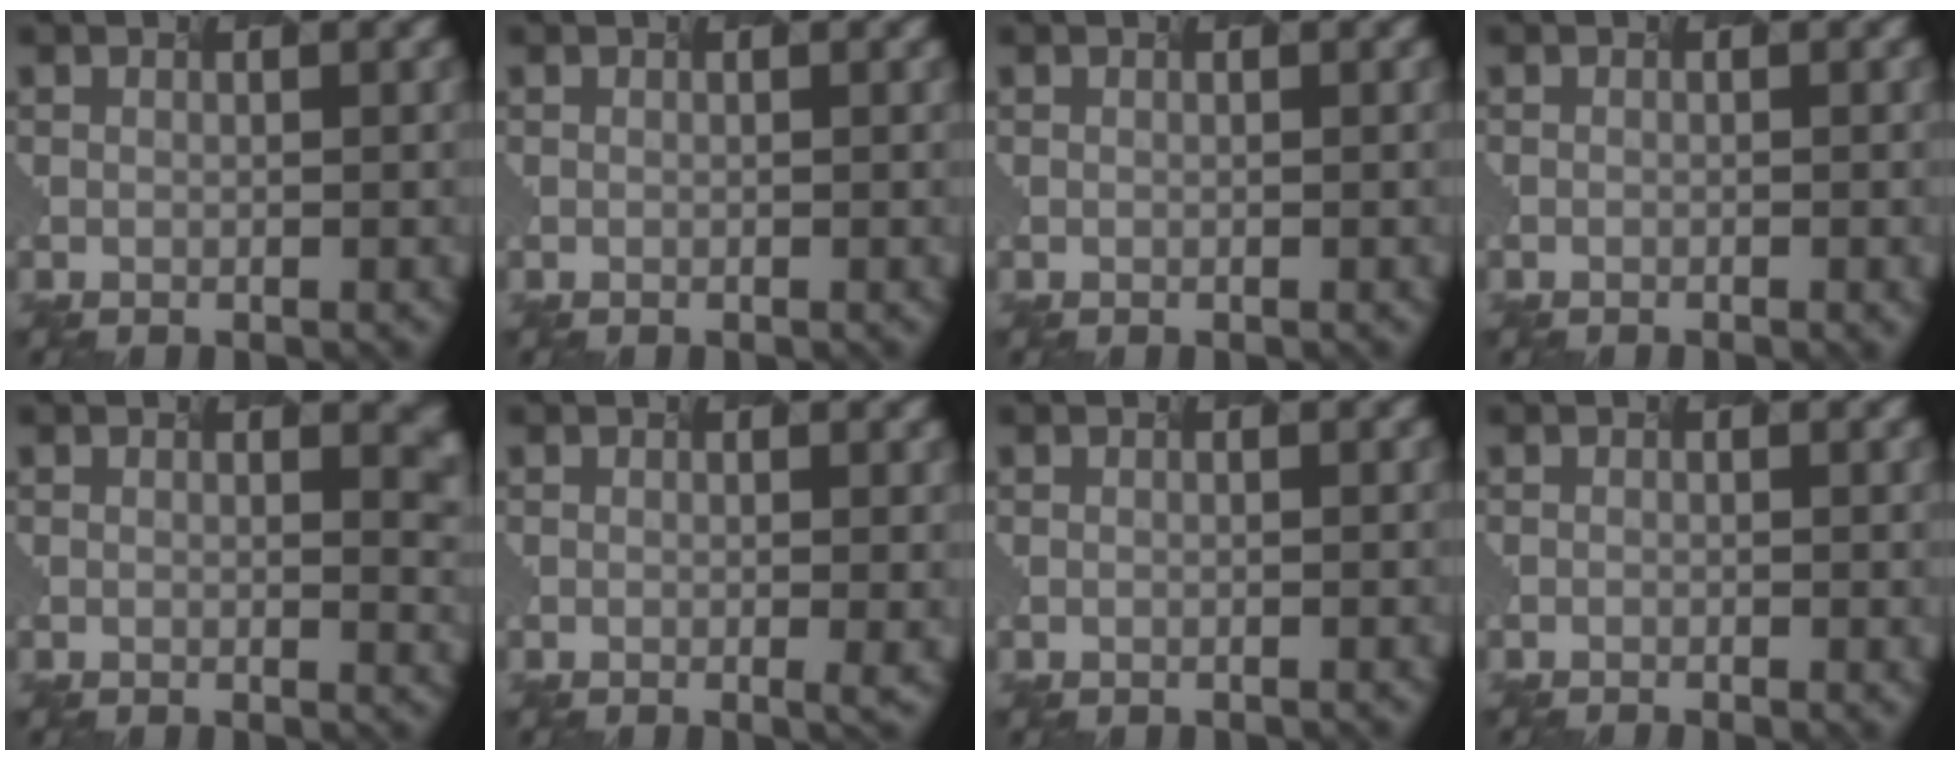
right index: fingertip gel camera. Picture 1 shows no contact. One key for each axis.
{"total": 0.0}
{"total": 0.0}
{"total": 1.7, "fx": -0.2, "fy": 0.7, "fz": 1.5, "tx": 0.000, "ty": 0.008, "tz": -0.006}
{"total": 2.3, "fx": 1.1, "fy": 0.8, "fz": 1.8, "tx": -0.014, "ty": -0.003, "tz": 0.024}
{"total": 1.0, "fx": -0.1, "fy": 0.0, "fz": 1.0, "tx": -0.013, "ty": -0.004, "tz": 0.007}
{"total": 0.0}
{"total": 1.7, "fx": -0.5, "fy": 0.7, "fz": 1.4, "tx": 0.002, "ty": 0.004, "tz": -0.005}